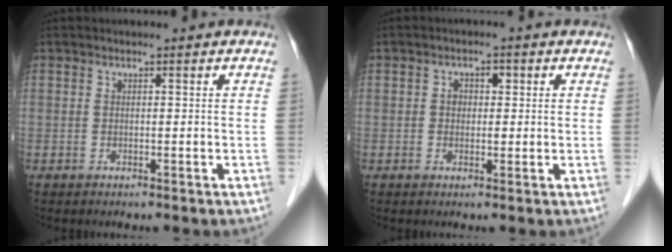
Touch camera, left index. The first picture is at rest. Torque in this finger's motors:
{"motor_torque": [-0.01, 0.01, 0.00, 0.00]}